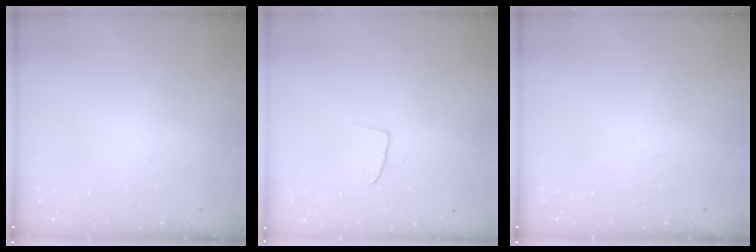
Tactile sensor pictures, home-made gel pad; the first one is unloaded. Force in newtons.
{"total": 5.2, "press": 5.2, "slide": 0.4}
{"total": 0.0}